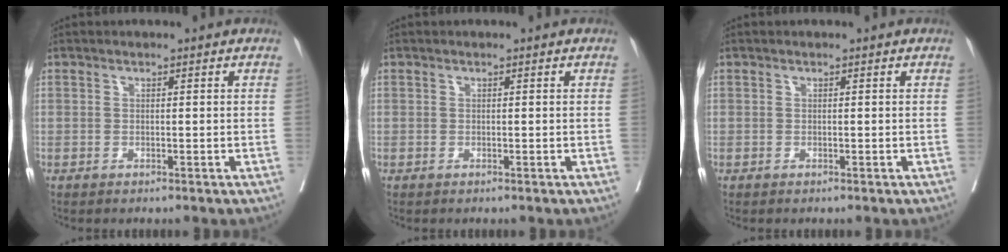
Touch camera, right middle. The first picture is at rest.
{"total": 0.0}
{"total": 0.0}